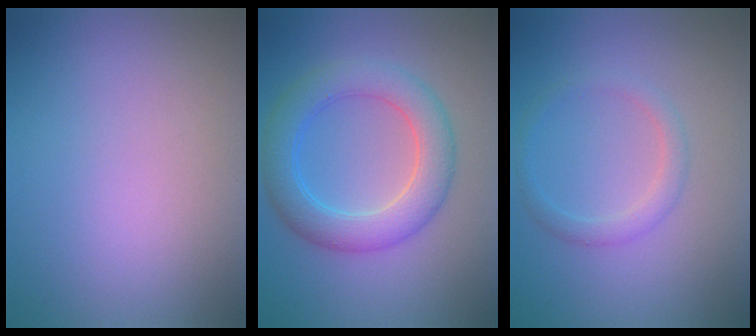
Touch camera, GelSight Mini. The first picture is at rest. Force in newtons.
{"total": 5.4, "press": 5.4, "slide": 0.1}
{"total": 1.7, "press": 1.7, "slide": 0.0}